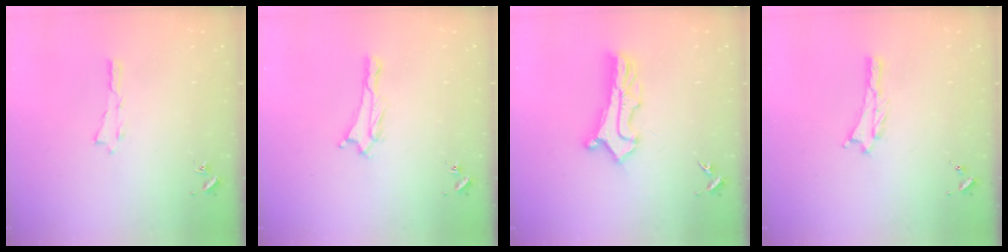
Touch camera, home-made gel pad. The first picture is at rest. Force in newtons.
{"total": 1.4, "press": 1.4, "slide": 0.2}
{"total": 6.7, "press": 6.7, "slide": 0.6}
{"total": 0.9, "press": 0.9, "slide": 0.2}